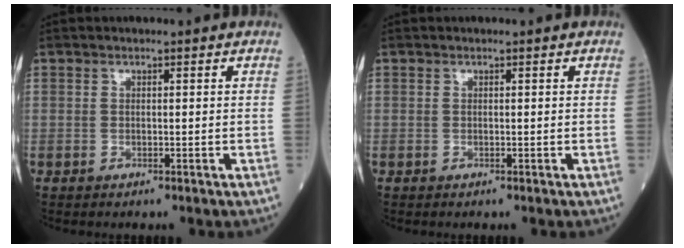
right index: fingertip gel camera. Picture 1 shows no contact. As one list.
[{"total": 0.0}]